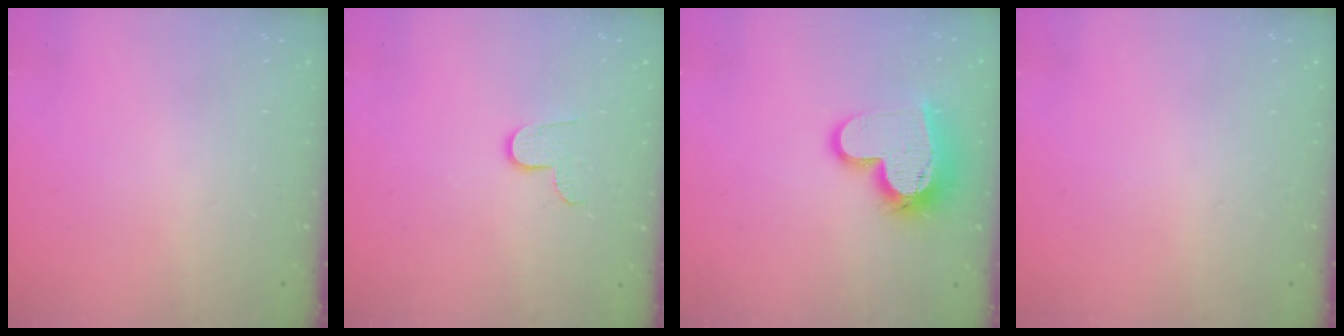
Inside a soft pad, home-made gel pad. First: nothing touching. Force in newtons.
{"total": 5.8, "press": 5.8, "slide": 0.3}
{"total": 13.7, "press": 13.6, "slide": 1.3}
{"total": 0.0}